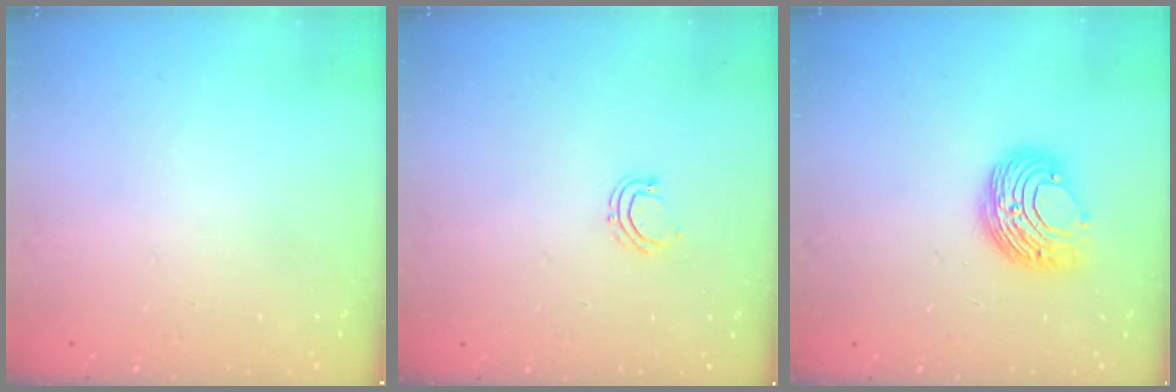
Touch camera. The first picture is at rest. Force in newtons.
{"total": 5.0, "press": 4.9, "slide": 0.7}
{"total": 9.2, "press": 9.2, "slide": 0.4}